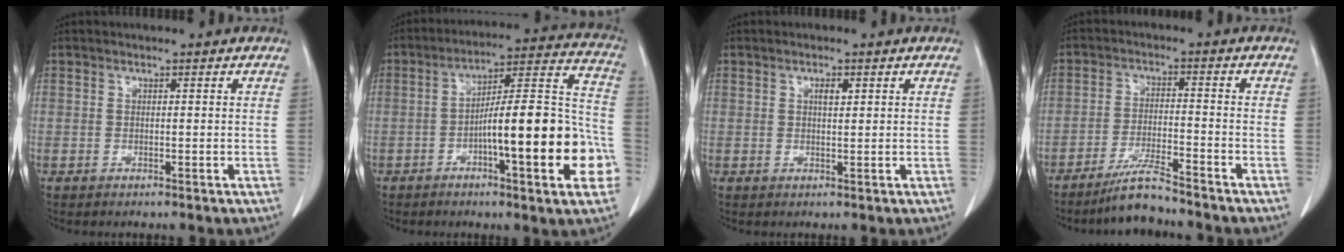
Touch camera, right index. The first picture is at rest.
{"total": 19.9, "force": [-5.5, 3.4, 18.8], "torque": [-0.217, 0.035, -0.072]}
{"total": 1.4, "force": [0.6, 0.5, 1.2], "torque": [-0.021, 0.000, 0.009]}
{"total": 6.2, "force": [-5.5, -0.2, 2.9], "torque": [-0.058, -0.024, -0.101]}